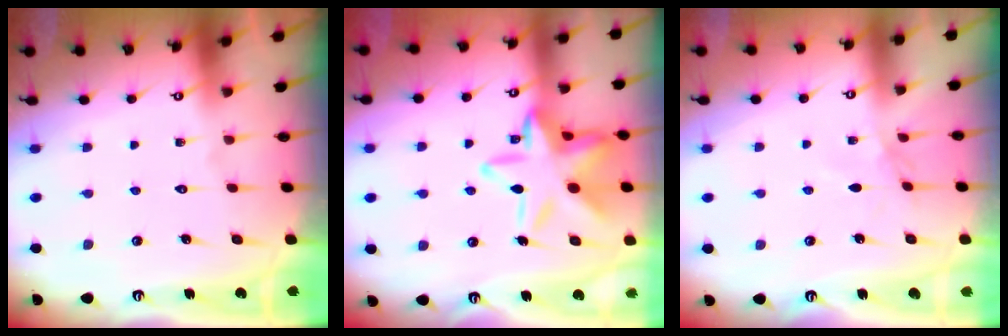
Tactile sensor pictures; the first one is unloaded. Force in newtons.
{"total": 18.0, "press": 18.0, "slide": 1.1}
{"total": 2.9, "press": 2.9, "slide": 0.4}